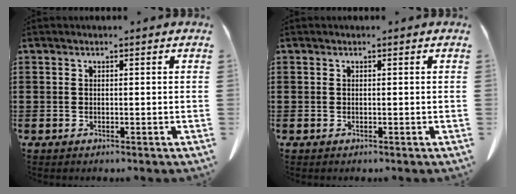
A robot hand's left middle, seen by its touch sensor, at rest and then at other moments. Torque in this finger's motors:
{"motor_torque": [-0.11, -0.77, 0.06, 0.02]}